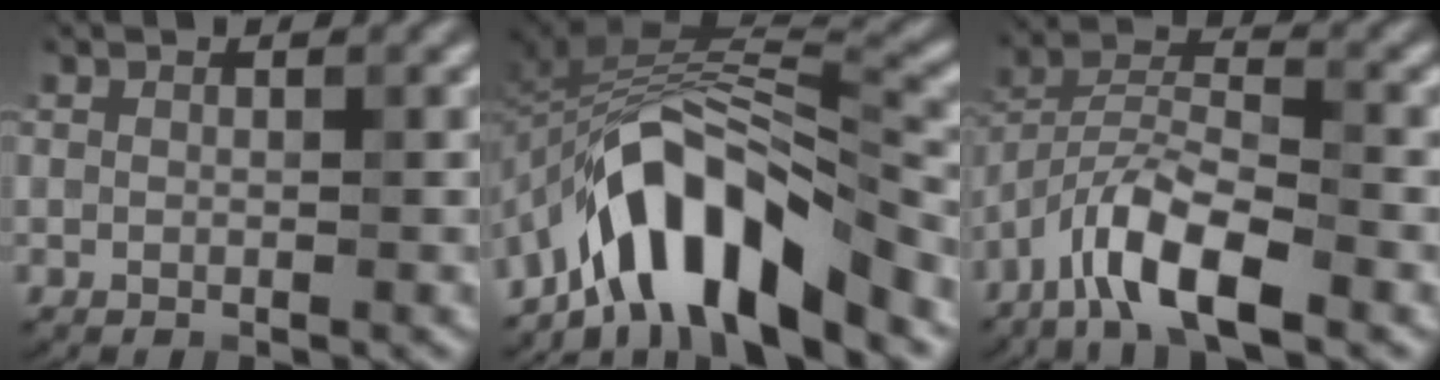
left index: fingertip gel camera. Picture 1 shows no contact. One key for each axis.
{"total": 9.5, "fx": -6.1, "fy": 3.1, "fz": 6.6, "tx": -0.093, "ty": 0.014, "tz": -0.112}
{"total": 7.2, "fx": -4.6, "fy": 2.0, "fz": 5.1, "tx": -0.092, "ty": 0.008, "tz": -0.095}